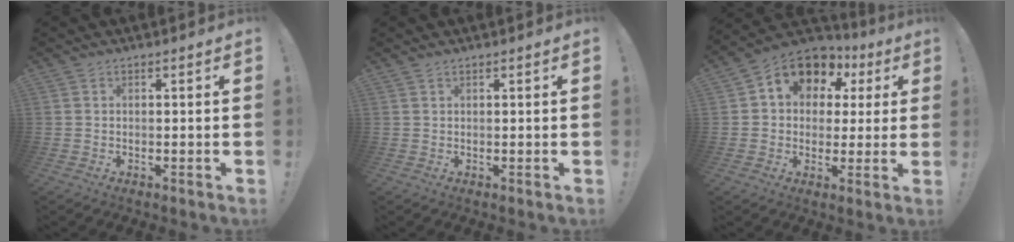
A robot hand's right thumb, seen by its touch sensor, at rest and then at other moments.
{"total": 0.5, "force": [0.5, 0.2, 0.1], "torque": [0.002, -0.002, 0.009]}
{"total": 11.0, "force": [5.4, 8.2, 5.1], "torque": [-0.082, -0.032, 0.100]}